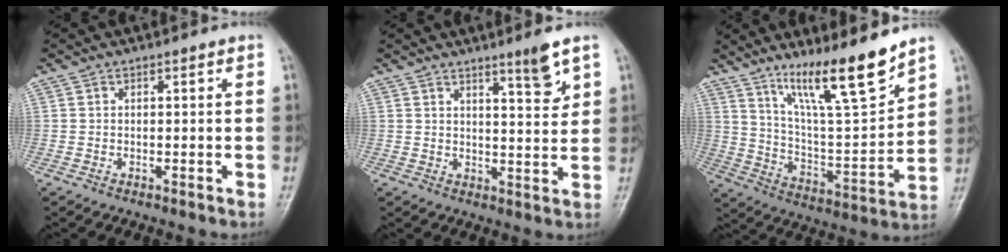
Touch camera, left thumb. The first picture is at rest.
{"total": 5.5, "force": [3.6, 0.5, 4.1], "torque": [-0.054, -0.031, 0.057]}
{"total": 16.1, "force": [11.6, 2.1, 10.9], "torque": [-0.165, -0.077, 0.212]}